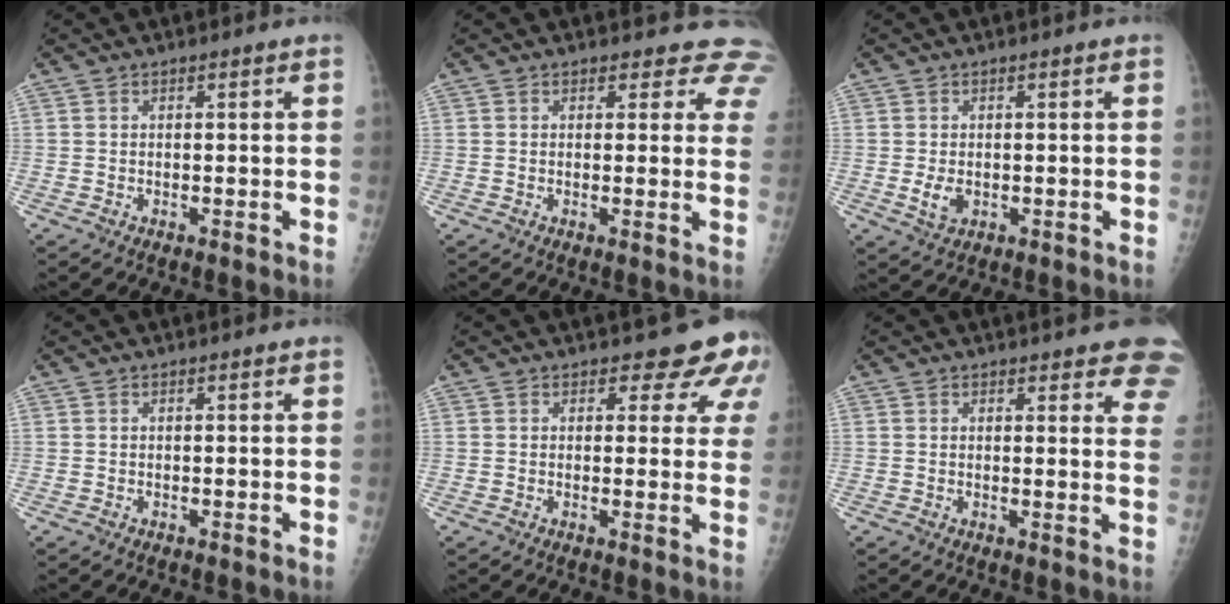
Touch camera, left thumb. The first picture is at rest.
{"total": 6.9, "force": [6.1, 3.1, 1.0], "torque": [0.039, -0.023, 0.041]}
{"total": 2.7, "force": [-0.4, 1.8, 1.9], "torque": [-0.025, -0.004, -0.003]}
{"total": 0.0}
{"total": 7.8, "force": [5.7, 3.5, 4.0], "torque": [-0.009, -0.029, 0.053]}
{"total": 11.3, "force": [8.4, 3.2, 6.8], "torque": [-0.047, -0.031, 0.077]}